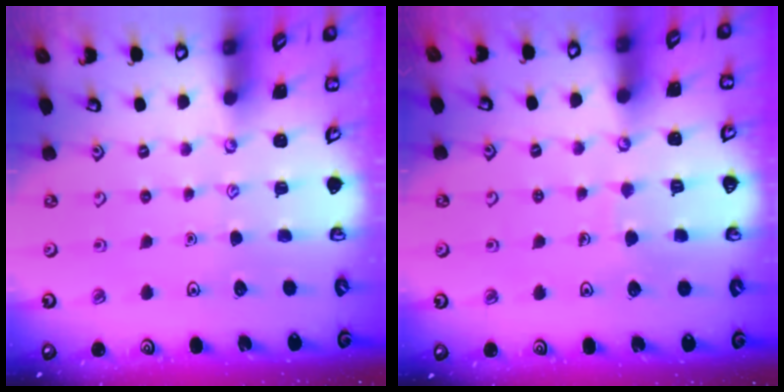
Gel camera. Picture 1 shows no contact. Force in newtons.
{"total": 3.9, "press": 3.9, "slide": 0.3}